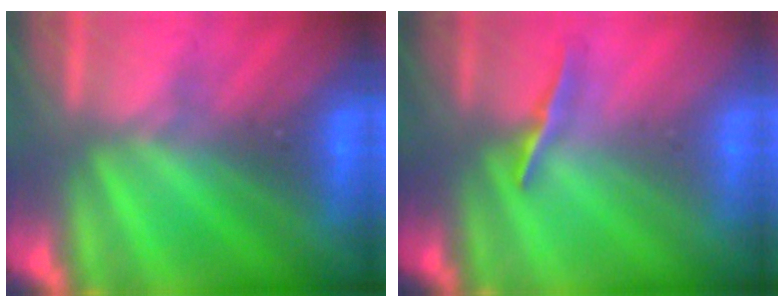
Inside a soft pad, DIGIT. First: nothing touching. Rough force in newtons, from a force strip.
{"total": 1.0}